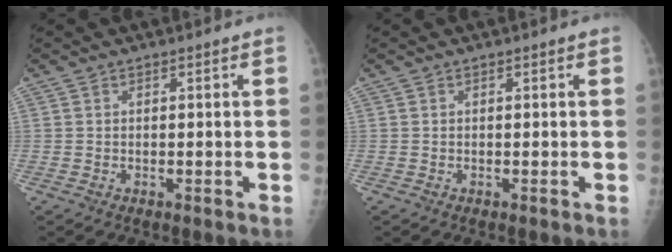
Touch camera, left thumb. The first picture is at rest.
{"total": 0.0}